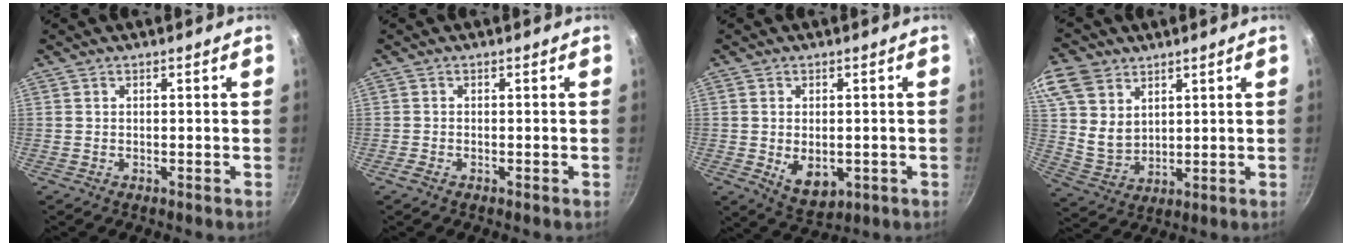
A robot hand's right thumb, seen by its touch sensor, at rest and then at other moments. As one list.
[{"total": 1.0, "force": [-0.8, 0.3, 0.5], "torque": [-0.019, 0.003, -0.019]}, {"total": 6.9, "force": [-1.2, 4.4, 5.1], "torque": [-0.072, -0.013, -0.004]}, {"total": 14.2, "force": [7.4, 10.3, 6.4], "torque": [-0.125, -0.017, 0.154]}]